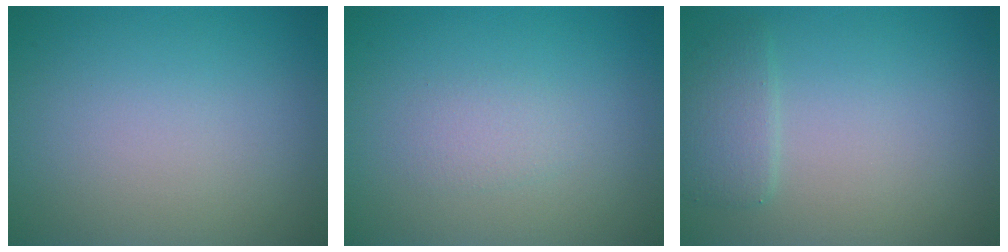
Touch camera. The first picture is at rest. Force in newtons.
{"total": 1.1, "press": 1.1, "slide": 0.1}
{"total": 2.0, "press": 2.0, "slide": 0.1}